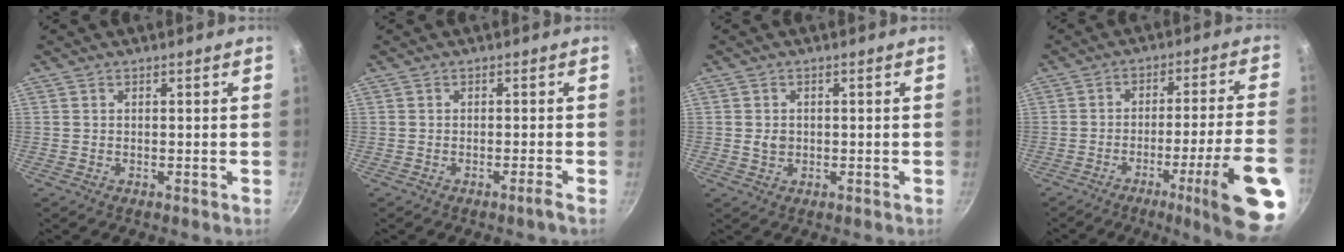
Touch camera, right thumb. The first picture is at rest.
{"total": 1.3, "force": [-0.8, -0.3, 0.9], "torque": [-0.024, 0.009, -0.013]}
{"total": 2.1, "force": [0.1, 1.8, 0.9], "torque": [-0.008, -0.002, 0.001]}
{"total": 18.3, "force": [-8.4, 1.5, 16.2], "torque": [-0.211, 0.033, -0.115]}